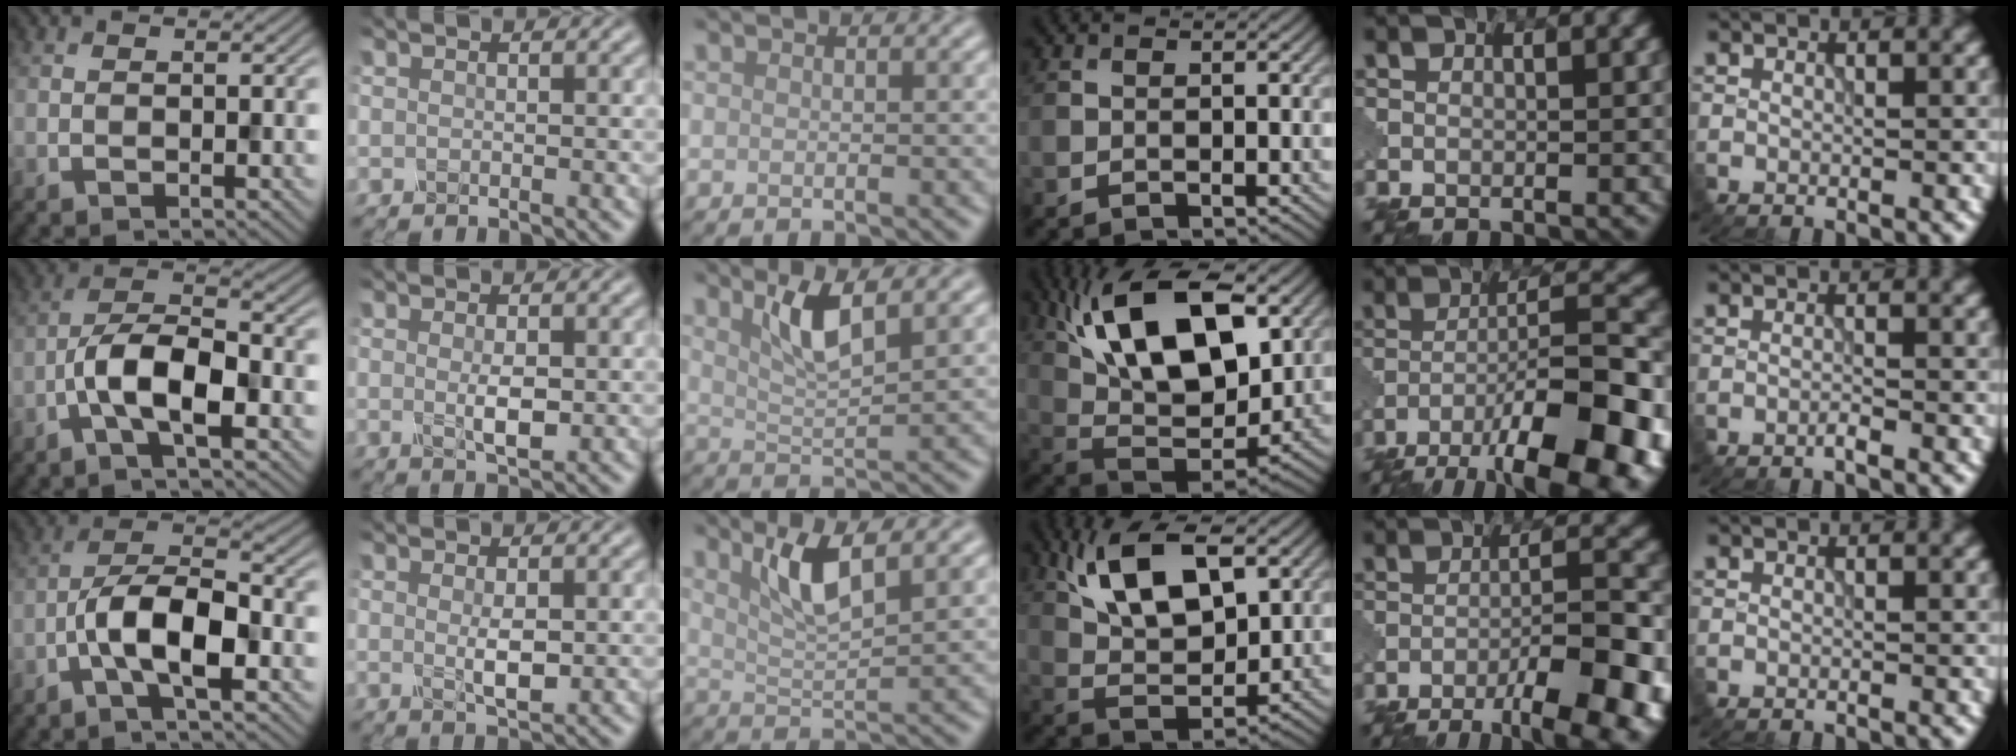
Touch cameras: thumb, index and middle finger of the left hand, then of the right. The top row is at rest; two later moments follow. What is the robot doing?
{"motion": "disassemble", "object": "glue stick"}